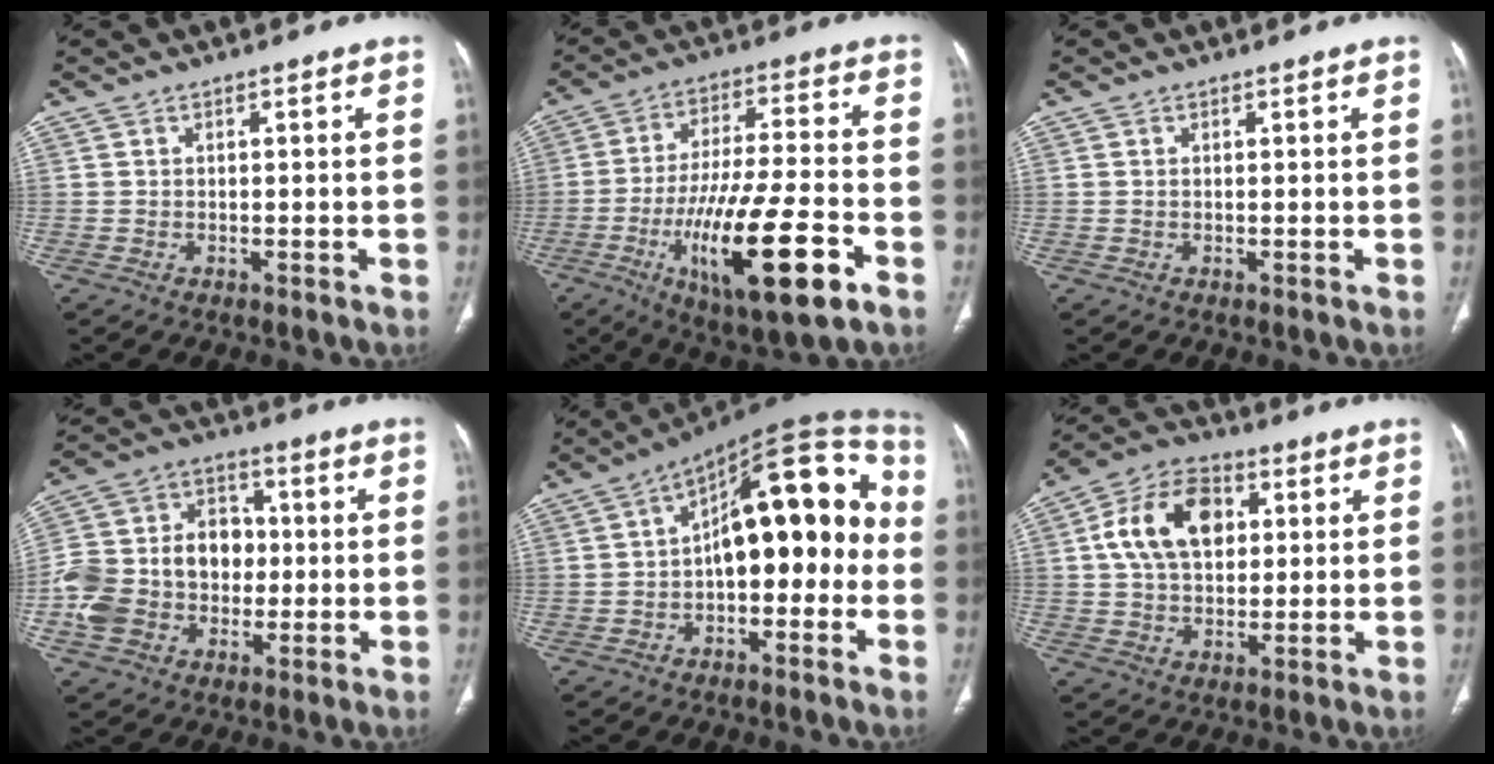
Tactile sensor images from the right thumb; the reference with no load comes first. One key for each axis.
{"total": 20.7, "fx": -8.1, "fy": 5.3, "fz": 18.3, "tx": -0.340, "ty": 0.015, "tz": -0.124}
{"total": 0.0}
{"total": 17.3, "fx": -1.9, "fy": 13.5, "fz": 10.6, "tx": -0.173, "ty": 0.042, "tz": -0.033}
{"total": 19.6, "fx": -0.6, "fy": 9.8, "fz": 17.0, "tx": -0.203, "ty": 0.057, "tz": -0.021}
{"total": 14.1, "fx": 3.2, "fy": 9.7, "fz": 9.7, "tx": -0.150, "ty": 0.012, "tz": 0.048}